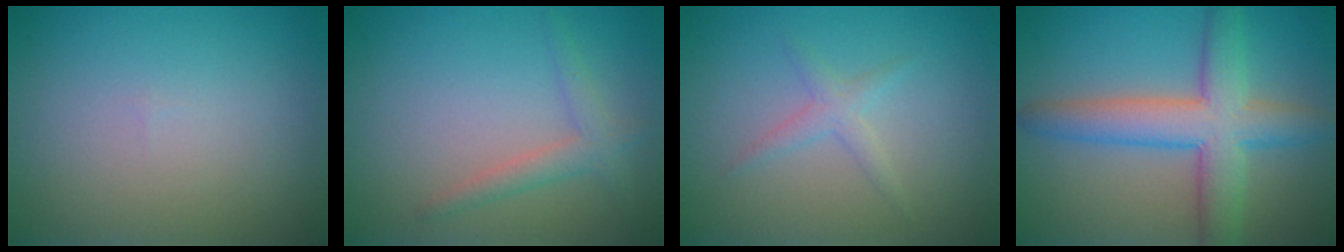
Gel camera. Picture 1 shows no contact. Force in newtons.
{"total": 2.1, "press": 2.1, "slide": 0.1}
{"total": 1.4, "press": 1.4, "slide": 0.0}
{"total": 6.6, "press": 6.6, "slide": 0.3}